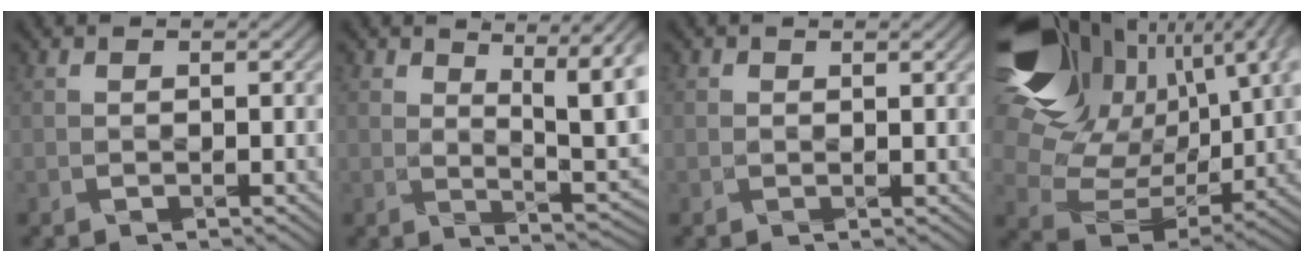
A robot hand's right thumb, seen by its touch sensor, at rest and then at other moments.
{"total": 7.9, "force": [3.1, 2.8, 6.7], "torque": [-0.107, -0.005, 0.052]}
{"total": 0.8, "force": [0.5, 0.4, 0.5], "torque": [-0.005, 0.000, 0.008]}
{"total": 22.6, "force": [9.8, 14.7, 14.1], "torque": [-0.336, 0.037, 0.206]}